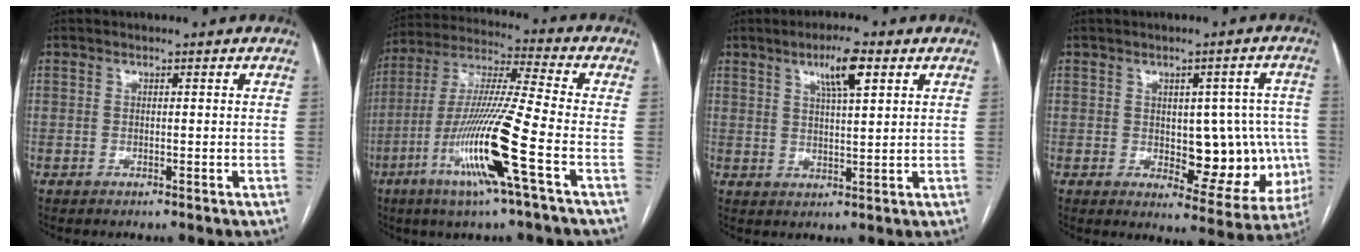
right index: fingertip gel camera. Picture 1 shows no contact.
{"total": 16.4, "force": [-6.3, -0.9, 15.1], "torque": [-0.306, -0.017, -0.123]}
{"total": 6.2, "force": [3.3, 0.8, 5.2], "torque": [-0.093, 0.004, 0.055]}
{"total": 12.3, "force": [-0.9, 5.9, 10.8], "torque": [-0.112, 0.014, 0.004]}